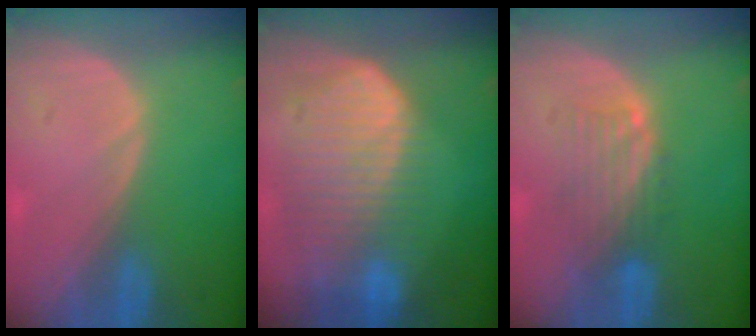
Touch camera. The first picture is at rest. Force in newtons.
{"total": 10.3, "press": 8.8, "slide": 5.2}
{"total": 5.0, "press": 4.3, "slide": 2.6}